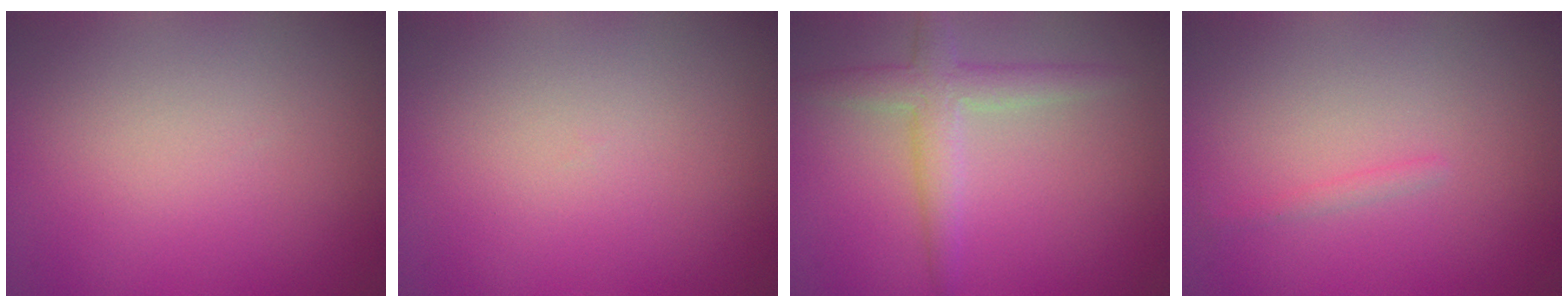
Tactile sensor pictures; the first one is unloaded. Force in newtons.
{"total": 0.0}
{"total": 3.0, "press": 3.0, "slide": 0.1}
{"total": 0.6, "press": 0.6, "slide": 0.0}